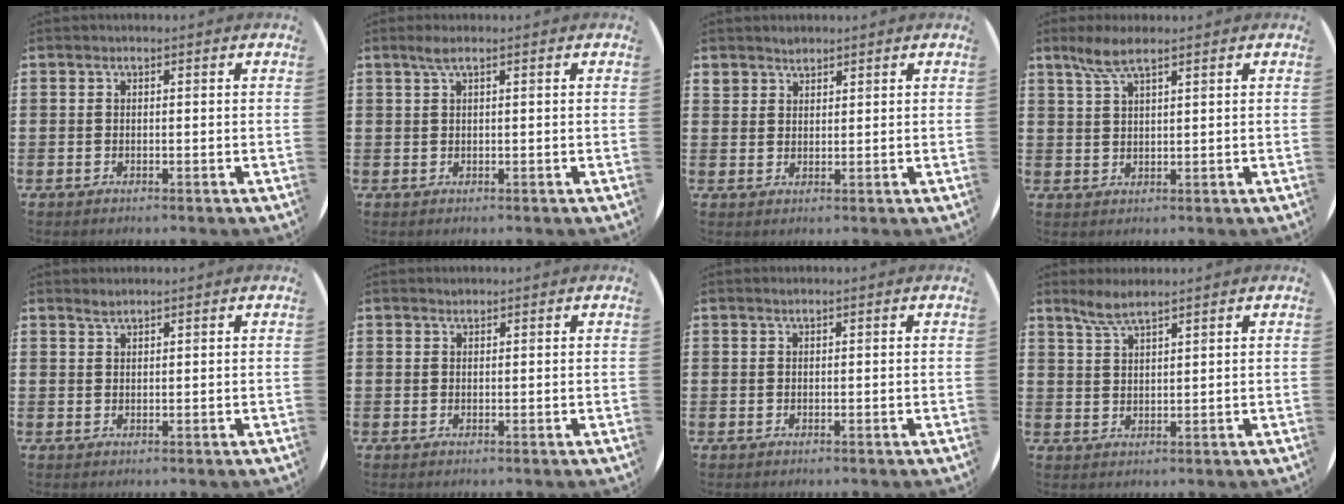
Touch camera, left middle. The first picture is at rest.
{"total": 1.4, "force": [0.8, 0.0, 1.2], "torque": [-0.024, 0.004, 0.013]}
{"total": 1.9, "force": [1.7, 0.8, -0.1], "torque": [0.001, 0.002, 0.034]}
{"total": 4.2, "force": [3.0, 0.8, 2.8], "torque": [-0.062, 0.006, 0.053]}
{"total": 1.1, "force": [1.1, 0.0, 0.1], "torque": [-0.003, 0.000, 0.020]}
{"total": 0.5, "force": [0.5, 0.1, -0.1], "torque": [0.002, 0.003, 0.010]}
{"total": 0.0}
{"total": 3.5, "force": [3.0, 0.4, 1.7], "torque": [-0.039, 0.001, 0.055]}